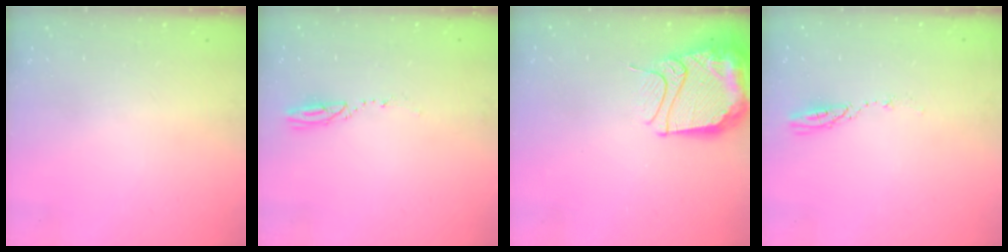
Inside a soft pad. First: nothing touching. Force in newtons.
{"total": 2.9, "press": 2.9, "slide": 0.4}
{"total": 22.2, "press": 17.0, "slide": 14.3}
{"total": 3.8, "press": 3.7, "slide": 0.3}